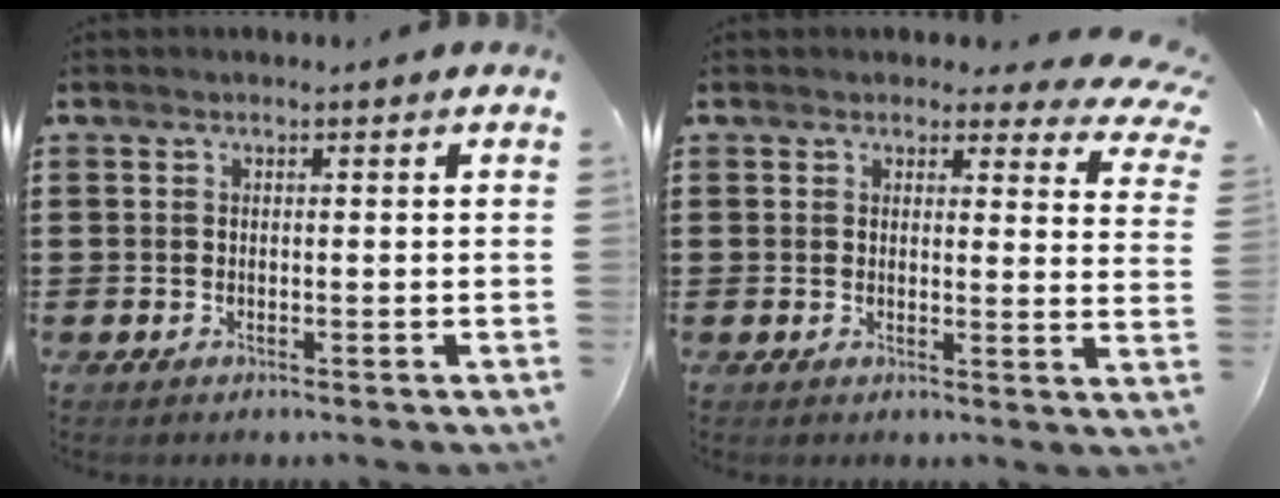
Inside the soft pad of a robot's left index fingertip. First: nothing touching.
{"total": 3.2, "force": [2.9, 0.8, 1.2], "torque": [-0.020, -0.014, 0.048]}